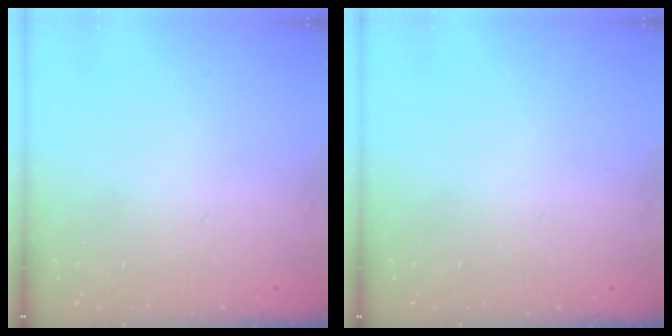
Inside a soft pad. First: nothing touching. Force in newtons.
{"total": 0.0}